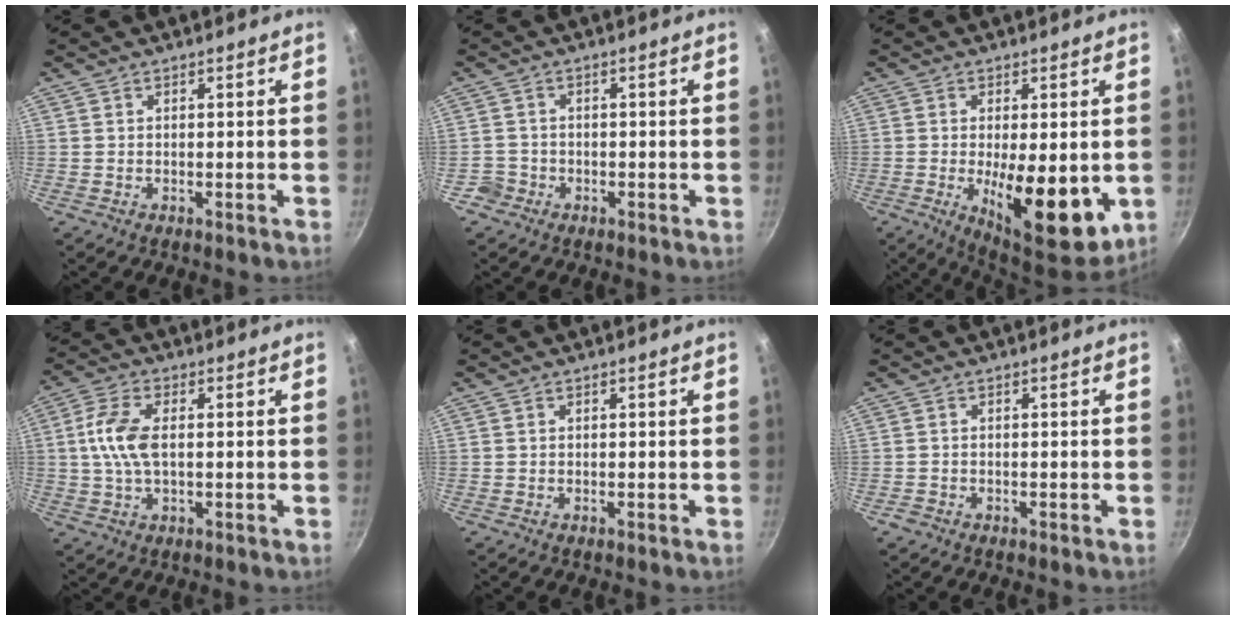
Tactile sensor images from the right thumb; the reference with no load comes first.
{"total": 2.7, "force": [-1.5, 2.2, 0.1], "torque": [0.012, 0.028, -0.025]}
{"total": 14.5, "force": [-2.4, 5.5, 13.2], "torque": [-0.176, -0.010, -0.023]}
{"total": 8.2, "force": [0.5, 4.3, 7.0], "torque": [-0.141, 0.016, 0.004]}
{"total": 0.0}
{"total": 1.1, "force": [-0.7, 0.8, 0.3], "torque": [-0.012, 0.007, -0.011]}